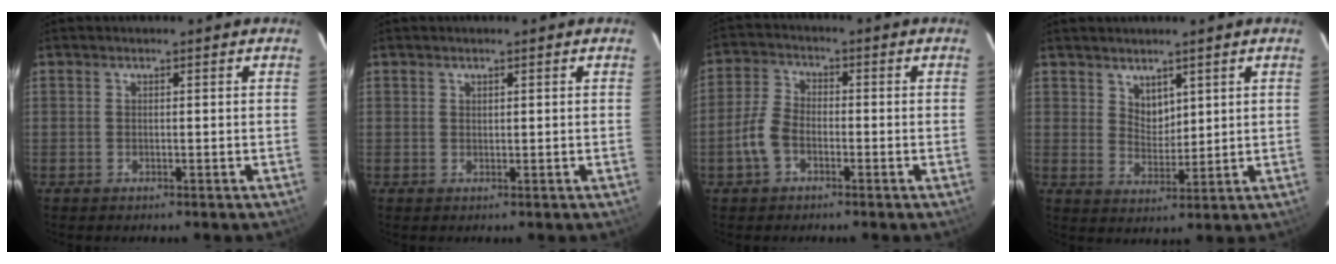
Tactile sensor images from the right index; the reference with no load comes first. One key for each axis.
{"total": 0.6, "fx": 0.5, "fy": 0.3, "fz": 0.1, "tx": -0.002, "ty": 0.002, "tz": 0.010}
{"total": 5.7, "fx": -2.4, "fy": 3.6, "fz": 3.7, "tx": -0.085, "ty": 0.011, "tz": -0.045}
{"total": 4.1, "fx": 2.8, "fy": 2.5, "fz": 1.5, "tx": -0.017, "ty": 0.001, "tz": 0.056}